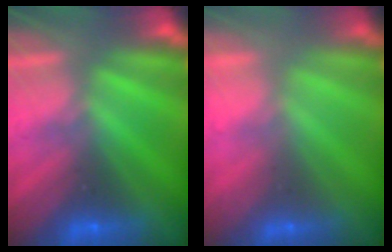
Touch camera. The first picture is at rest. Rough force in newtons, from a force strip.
{"total": 2.1}